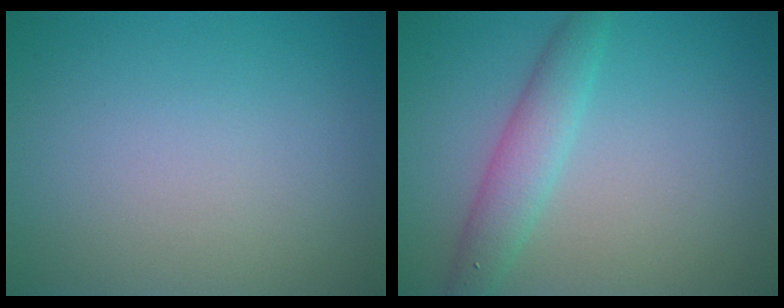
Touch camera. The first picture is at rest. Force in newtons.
{"total": 3.2, "press": 3.2, "slide": 0.1}